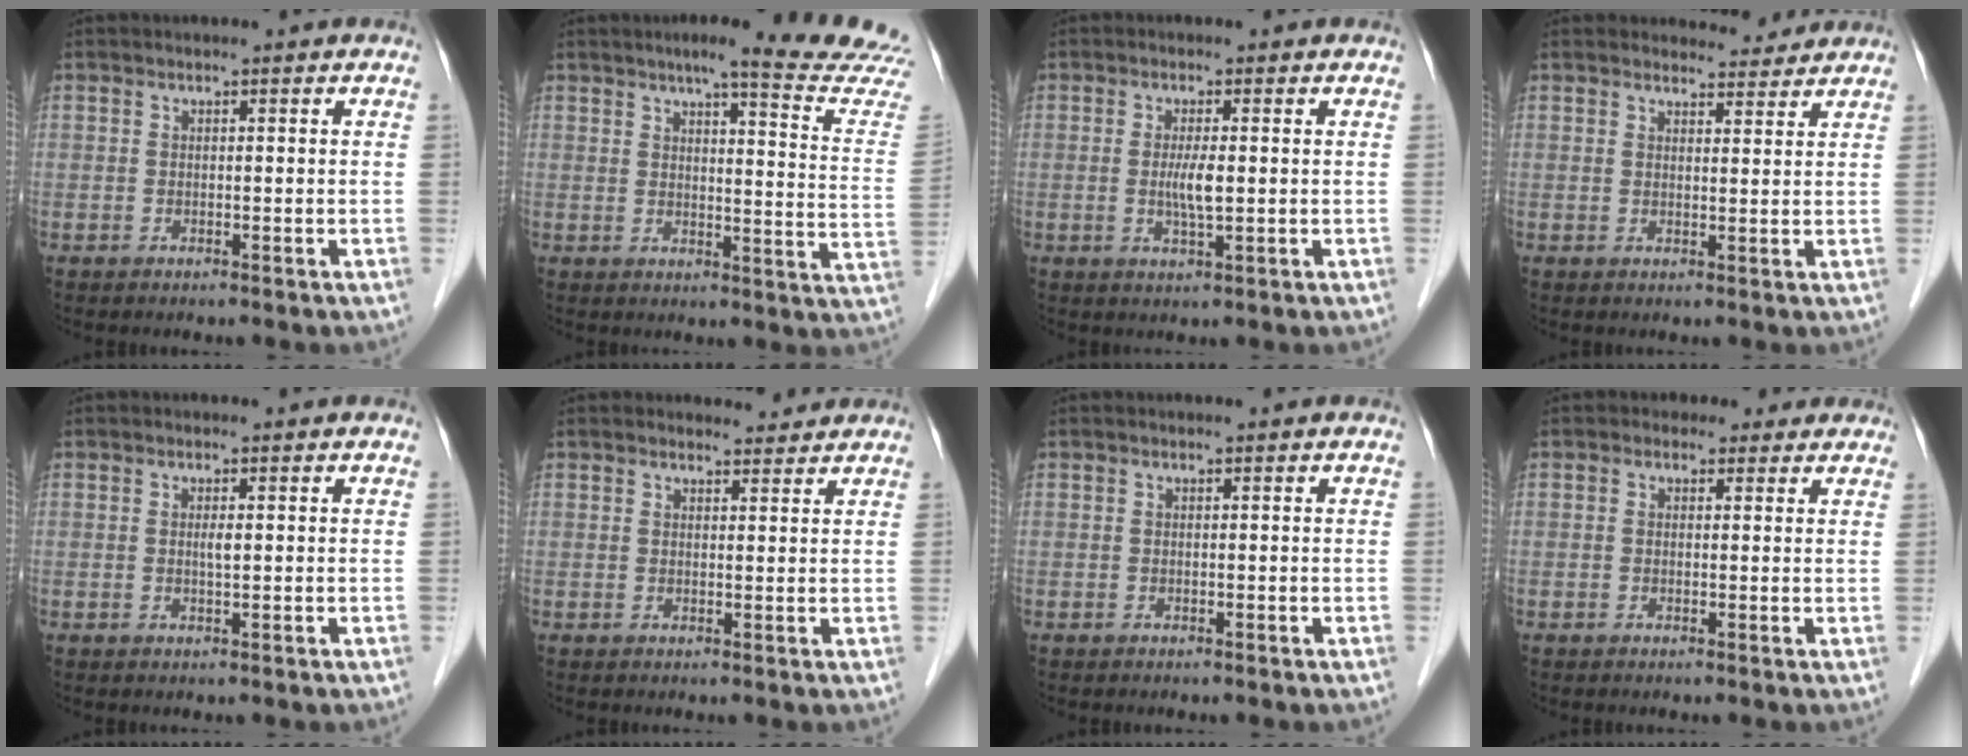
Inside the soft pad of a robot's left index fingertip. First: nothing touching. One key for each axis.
{"total": 16.6, "fx": 15.2, "fy": -0.8, "fz": 6.6, "tx": -0.081, "ty": -0.082, "tz": 0.161}
{"total": 3.1, "fx": 0.0, "fy": 0.4, "fz": 3.1, "tx": -0.063, "ty": -0.004, "tz": 0.001}
{"total": 3.6, "fx": 3.5, "fy": 0.8, "fz": -0.2, "tx": -0.002, "ty": 0.002, "tz": 0.045}
{"total": 1.1, "fx": 0.2, "fy": 0.1, "fz": 1.1, "tx": -0.023, "ty": -0.001, "tz": 0.002}
{"total": 2.5, "fx": 2.5, "fy": 0.6, "fz": -0.1, "tx": -0.004, "ty": 0.003, "tz": 0.031}
{"total": 0.0}
{"total": 3.1, "fx": 2.1, "fy": 2.3, "fz": 0.2, "tx": 0.005, "ty": 0.011, "tz": 0.017}